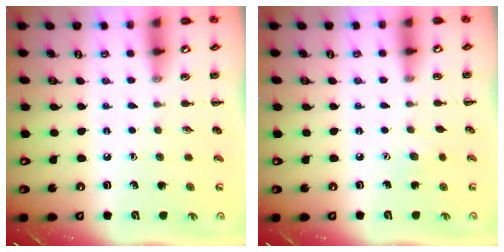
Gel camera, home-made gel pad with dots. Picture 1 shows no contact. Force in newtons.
{"total": 3.4, "press": 3.3, "slide": 0.8}